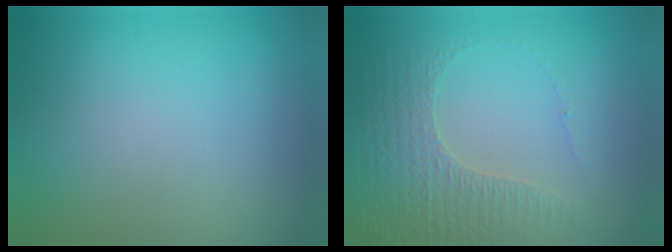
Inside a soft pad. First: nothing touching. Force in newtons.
{"total": 3.2, "press": 3.1, "slide": 0.8}